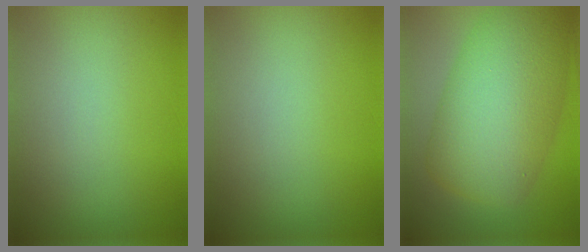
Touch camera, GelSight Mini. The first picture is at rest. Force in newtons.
{"total": 0.0}
{"total": 11.7, "press": 11.7, "slide": 0.2}